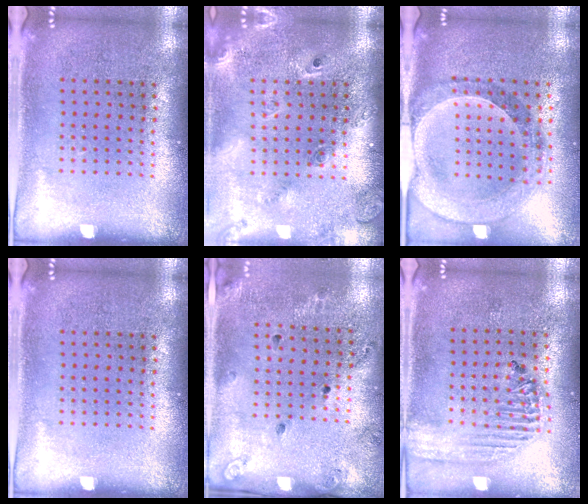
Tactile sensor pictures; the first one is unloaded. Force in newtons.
{"total": 2.4, "press": 1.7, "slide": 1.6}
{"total": 1.5, "press": 1.5, "slide": 0.3}
{"total": 0.0}
{"total": 1.6, "press": 1.2, "slide": 1.1}
{"total": 1.8, "press": 1.6, "slide": 0.7}